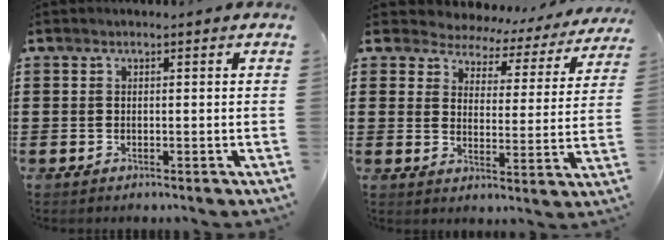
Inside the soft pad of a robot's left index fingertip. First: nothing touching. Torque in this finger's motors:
{"motor_torque": [2.14, 0.00, 0.02, -0.08]}